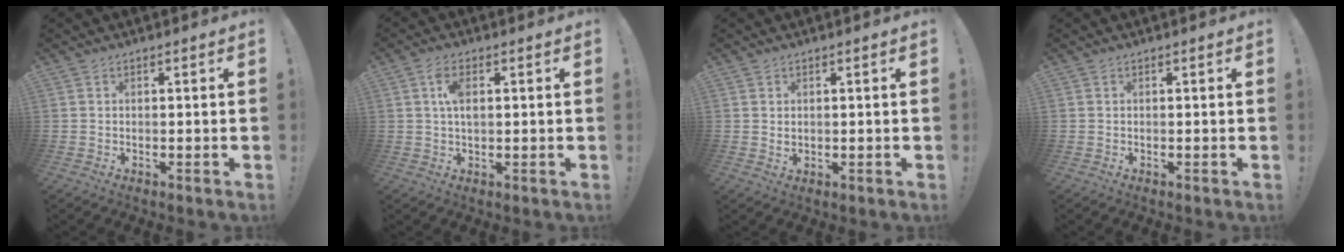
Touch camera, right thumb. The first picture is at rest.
{"total": 5.3, "force": [1.2, 2.5, 4.5], "torque": [-0.087, 0.002, 0.017]}
{"total": 1.1, "force": [0.5, 0.8, 0.5], "torque": [-0.010, 0.001, 0.009]}
{"total": 0.0}